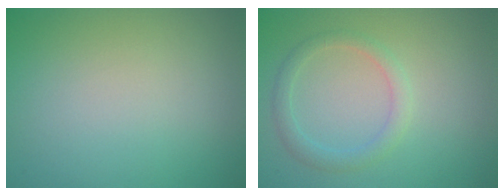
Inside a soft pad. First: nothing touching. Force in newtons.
{"total": 1.9, "press": 1.9, "slide": 0.1}